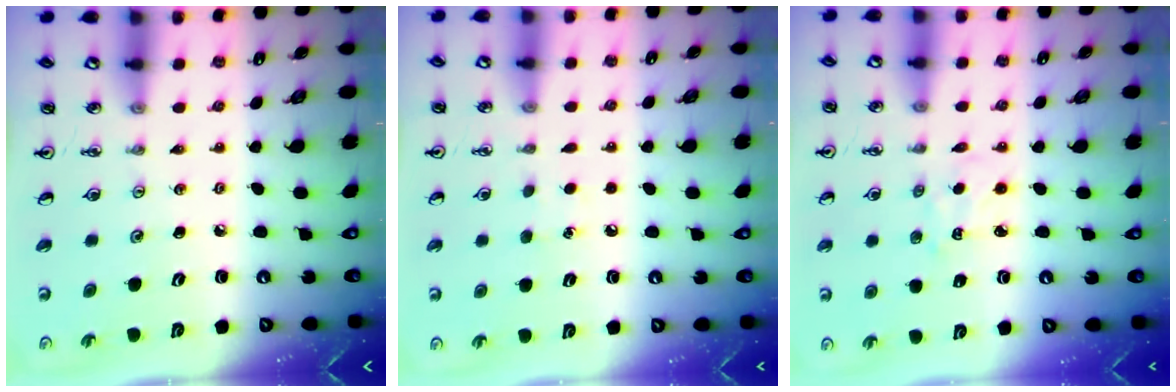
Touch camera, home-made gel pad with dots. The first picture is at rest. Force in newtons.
{"total": 4.7, "press": 4.6, "slide": 0.5}
{"total": 3.6, "press": 3.6, "slide": 0.5}